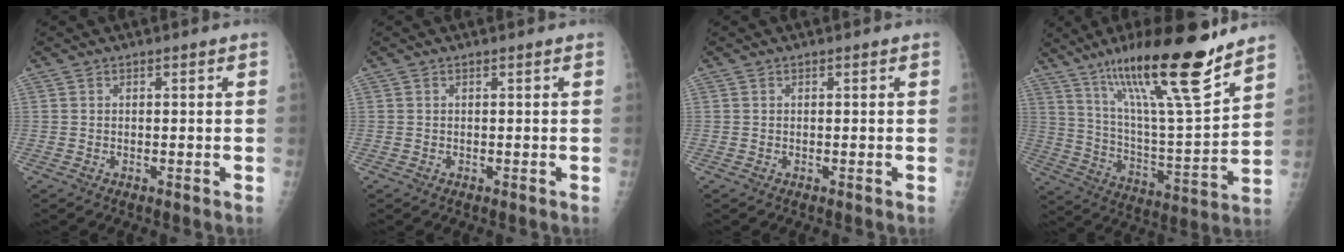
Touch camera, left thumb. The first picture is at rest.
{"total": 0.0}
{"total": 0.0}
{"total": 24.0, "force": [16.6, 3.4, 17.1], "torque": [-0.266, -0.073, 0.284]}